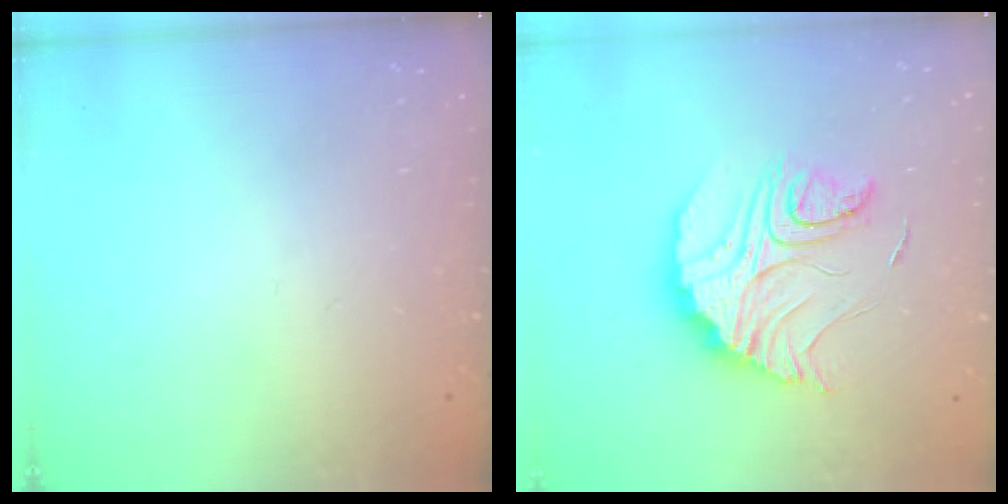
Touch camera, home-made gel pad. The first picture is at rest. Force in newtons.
{"total": 15.8, "press": 15.8, "slide": 1.3}